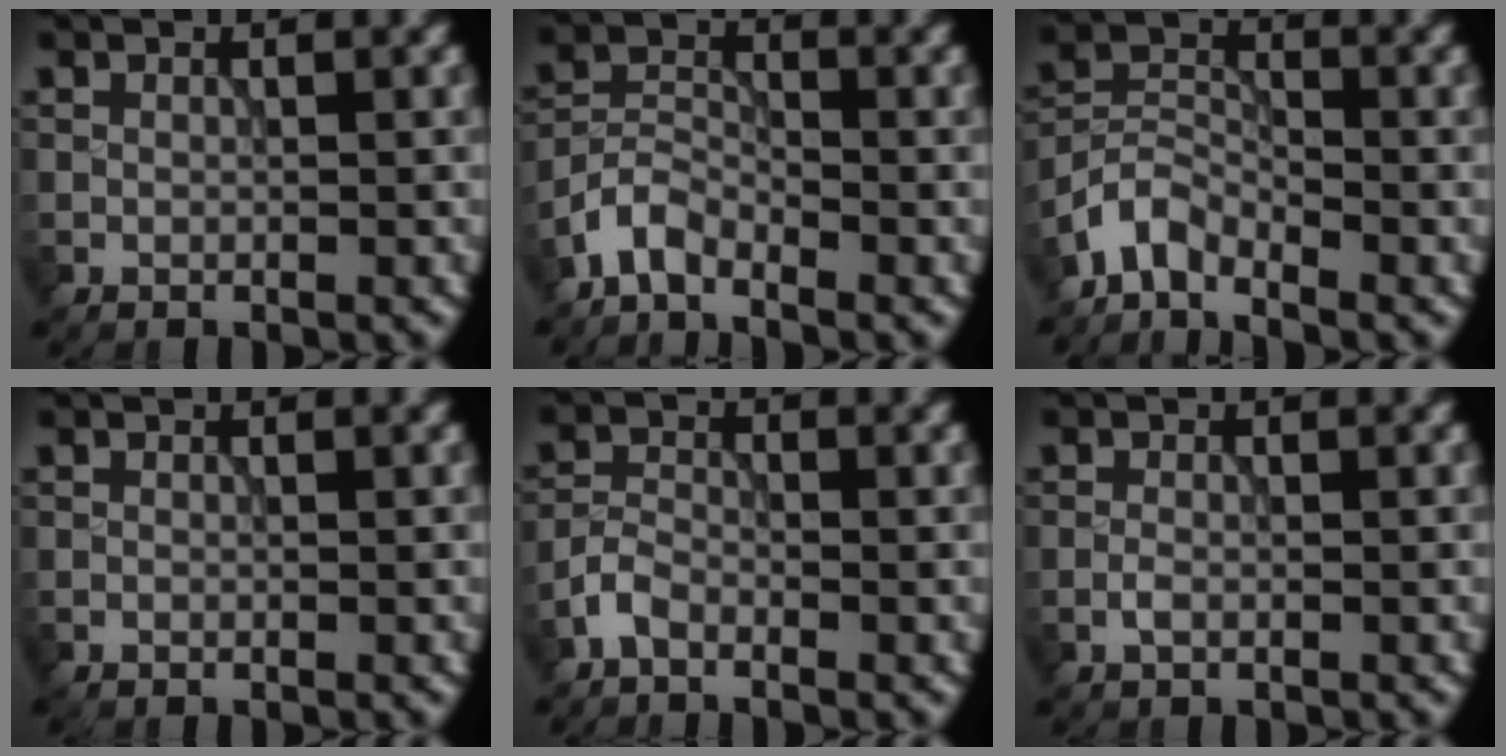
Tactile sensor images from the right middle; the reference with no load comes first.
{"total": 2.9, "force": [-2.5, 1.1, 1.1], "torque": [-0.023, 0.007, -0.062]}
{"total": 3.3, "force": [-2.9, 1.3, 1.1], "torque": [-0.021, 0.007, -0.072]}
{"total": 0.0}
{"total": 1.8, "force": [-1.3, 0.8, 0.9], "torque": [-0.019, 0.006, -0.034]}
{"total": 0.7, "force": [-0.4, 0.3, 0.6], "torque": [-0.014, 0.000, -0.010]}